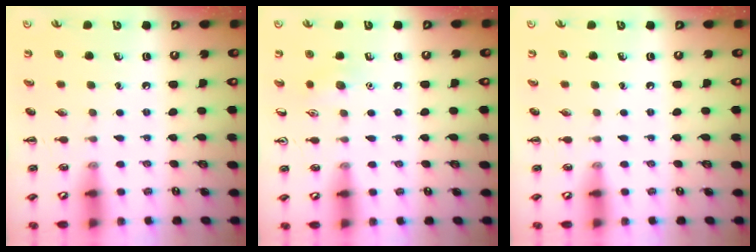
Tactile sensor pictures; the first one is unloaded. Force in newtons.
{"total": 6.8, "press": 6.6, "slide": 1.6}
{"total": 0.0}